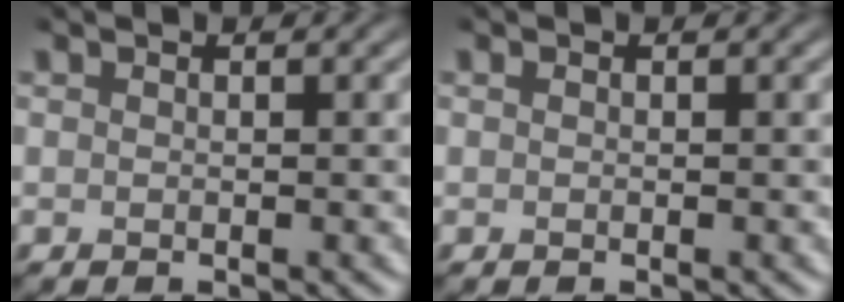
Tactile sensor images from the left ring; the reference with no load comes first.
{"total": 0.0}